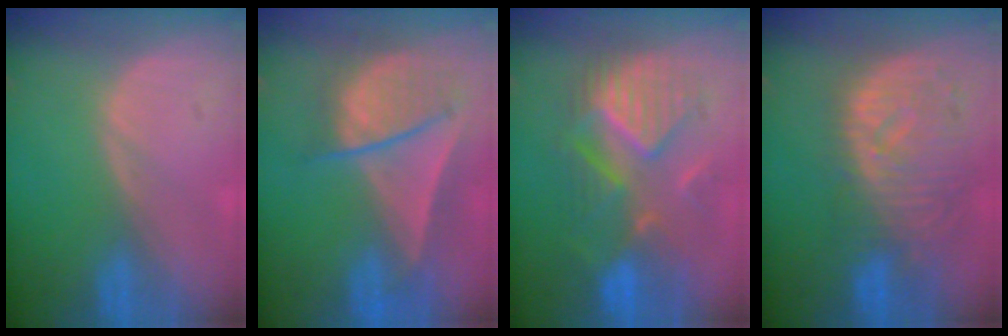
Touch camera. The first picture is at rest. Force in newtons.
{"total": 8.2, "press": 7.5, "slide": 3.3}
{"total": 9.6, "press": 9.3, "slide": 2.2}
{"total": 11.1, "press": 9.7, "slide": 5.3}